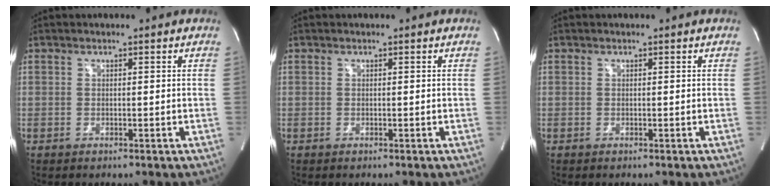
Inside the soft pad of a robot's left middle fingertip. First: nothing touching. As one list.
[{"total": 0.0}, {"total": 0.0}]